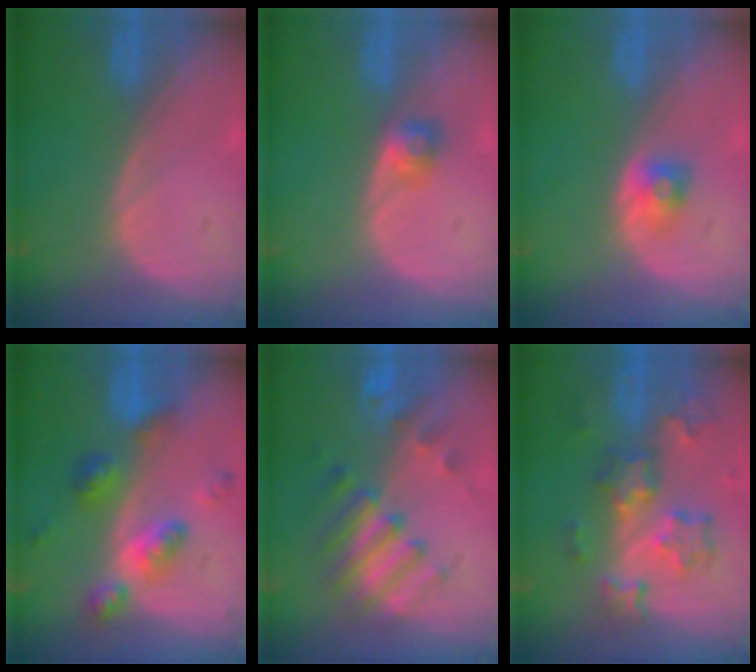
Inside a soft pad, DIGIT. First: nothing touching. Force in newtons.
{"total": 2.6, "press": 2.3, "slide": 1.1}
{"total": 2.6, "press": 2.4, "slide": 1.2}
{"total": 7.2, "press": 7.2, "slide": 0.6}
{"total": 7.6, "press": 7.5, "slide": 1.4}
{"total": 9.2, "press": 8.1, "slide": 4.4}